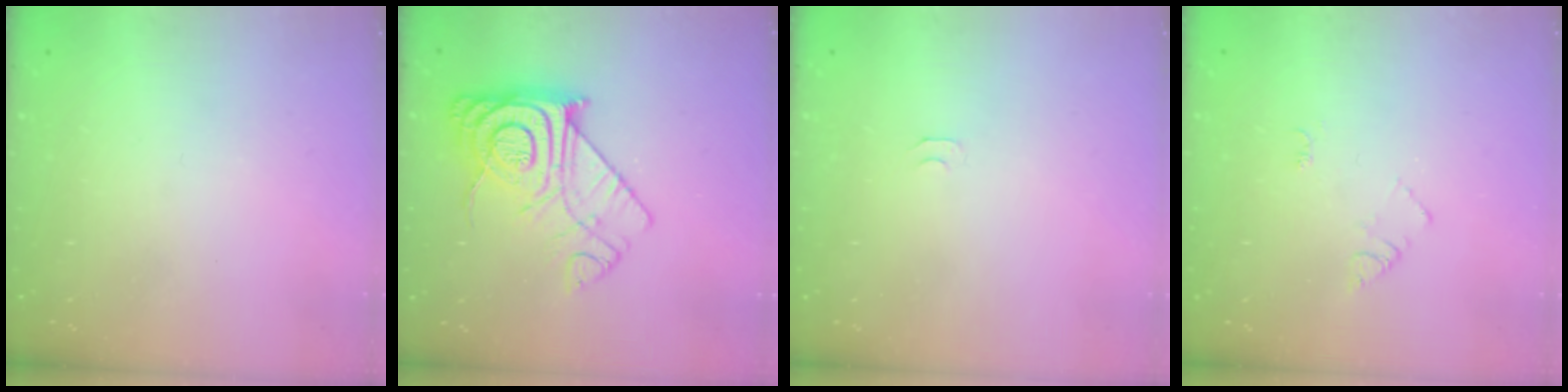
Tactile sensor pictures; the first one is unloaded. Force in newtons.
{"total": 16.4, "press": 16.3, "slide": 1.7}
{"total": 5.1, "press": 5.1, "slide": 0.5}
{"total": 4.4, "press": 4.4, "slide": 0.5}